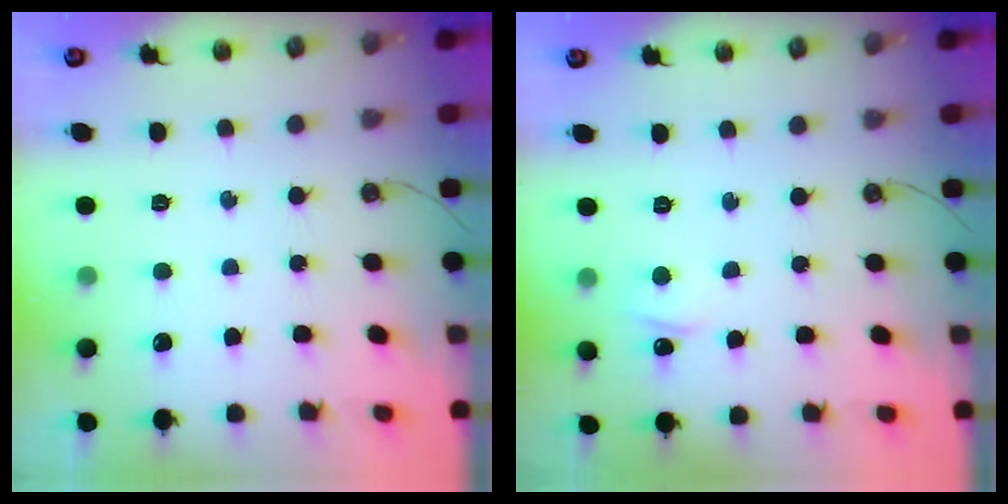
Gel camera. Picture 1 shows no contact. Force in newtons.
{"total": 2.4, "press": 2.4, "slide": 0.4}